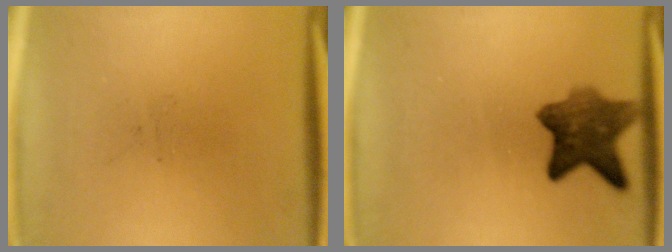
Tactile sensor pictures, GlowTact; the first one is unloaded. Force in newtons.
{"total": 7.4}